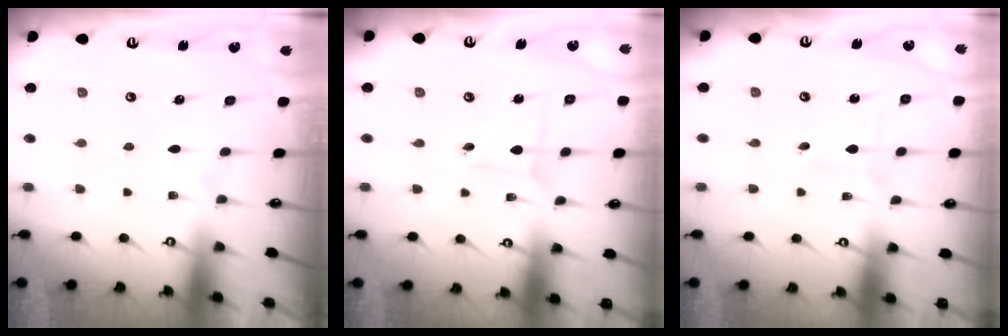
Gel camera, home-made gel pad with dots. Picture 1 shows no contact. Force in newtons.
{"total": 2.4, "press": 2.4, "slide": 0.2}
{"total": 0.6, "press": 0.6, "slide": 0.0}